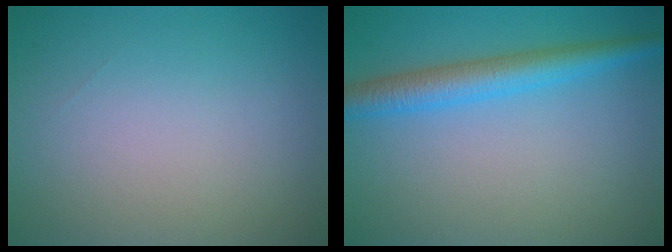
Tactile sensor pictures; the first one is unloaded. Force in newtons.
{"total": 3.9, "press": 3.9, "slide": 0.1}